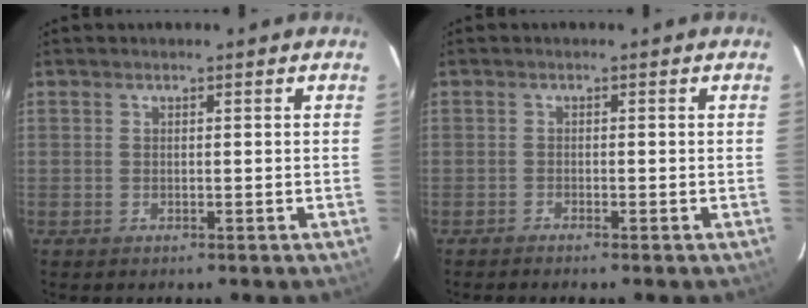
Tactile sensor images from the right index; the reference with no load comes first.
{"total": 1.0, "force": [-0.9, -0.1, 0.4], "torque": [-0.016, -0.001, -0.018]}